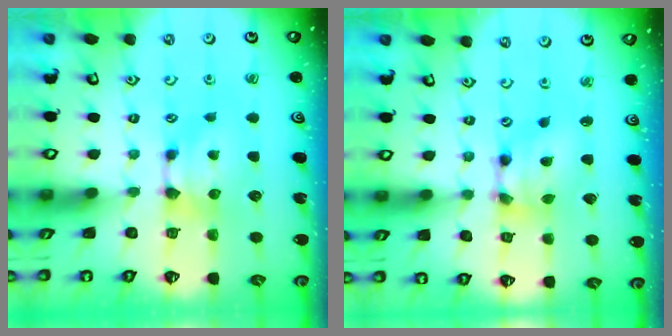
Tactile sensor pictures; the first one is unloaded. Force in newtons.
{"total": 6.2, "press": 5.7, "slide": 2.5}